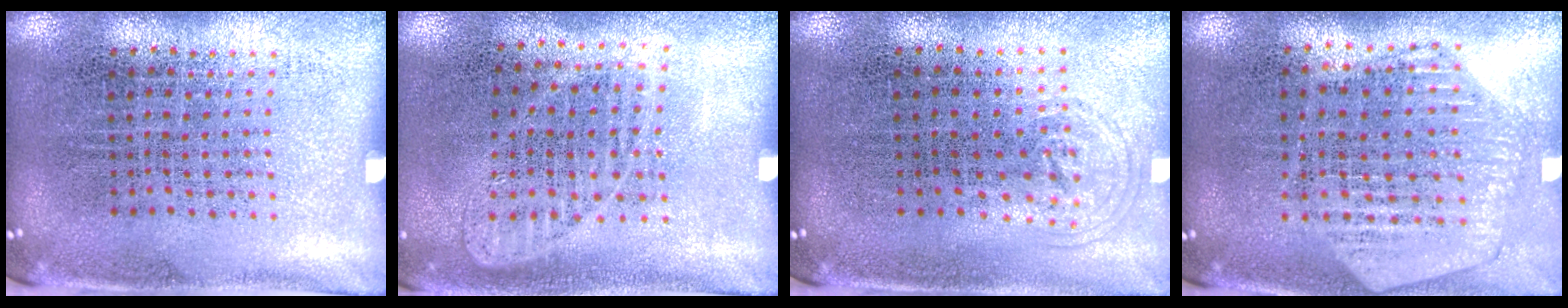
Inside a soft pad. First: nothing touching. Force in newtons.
{"total": 1.0, "press": 1.0, "slide": 0.3}
{"total": 0.8, "press": 0.6, "slide": 0.5}
{"total": 1.1, "press": 1.1, "slide": 0.1}